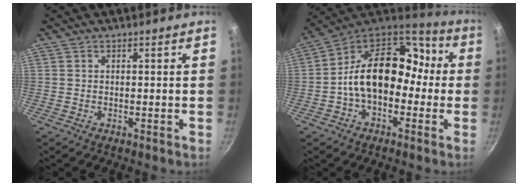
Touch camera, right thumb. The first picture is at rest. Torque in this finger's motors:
{"motor_torque": [1.93, 2.10, 1.74, -0.40, 0.34]}